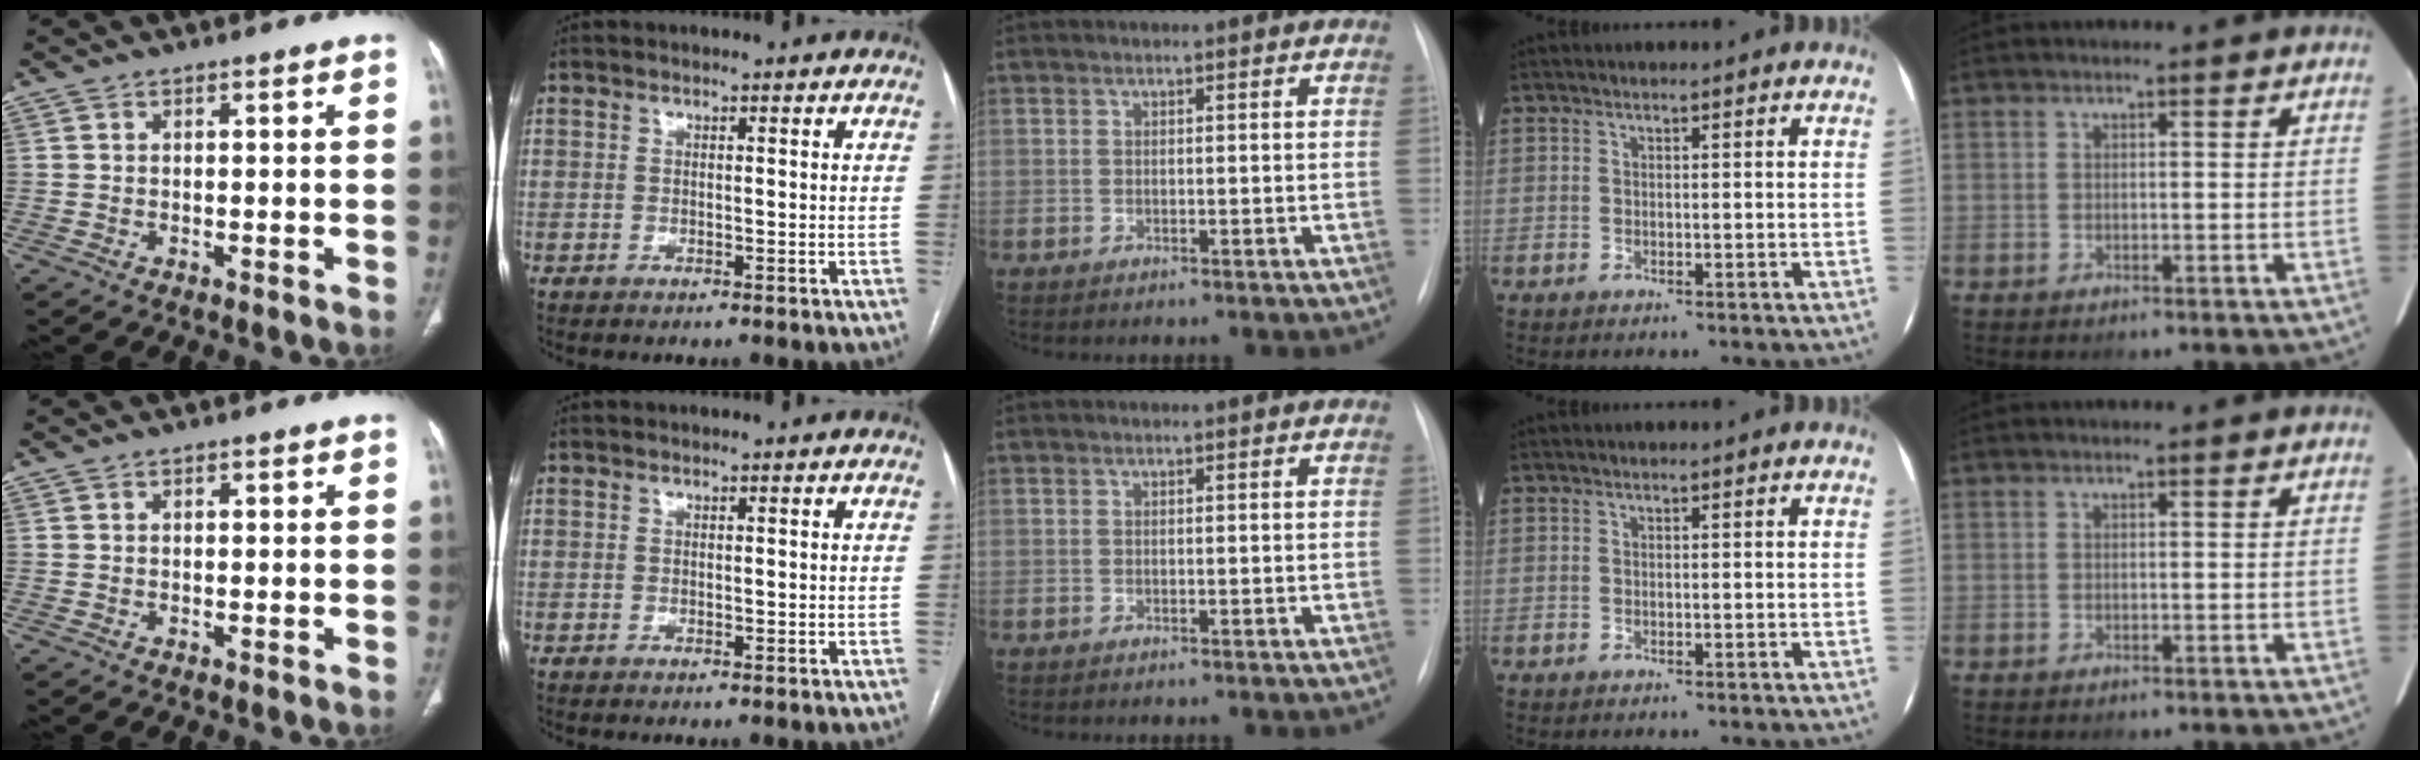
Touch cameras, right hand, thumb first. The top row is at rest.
{"thumb": {"total": 0.7, "force": [0.3, 0.3, 0.5], "torque": [-0.006, -0.002, 0.004]}, "index": {"total": 0.8, "force": [0.1, 0.3, 0.7], "torque": [-0.012, -0.003, 0.004]}}